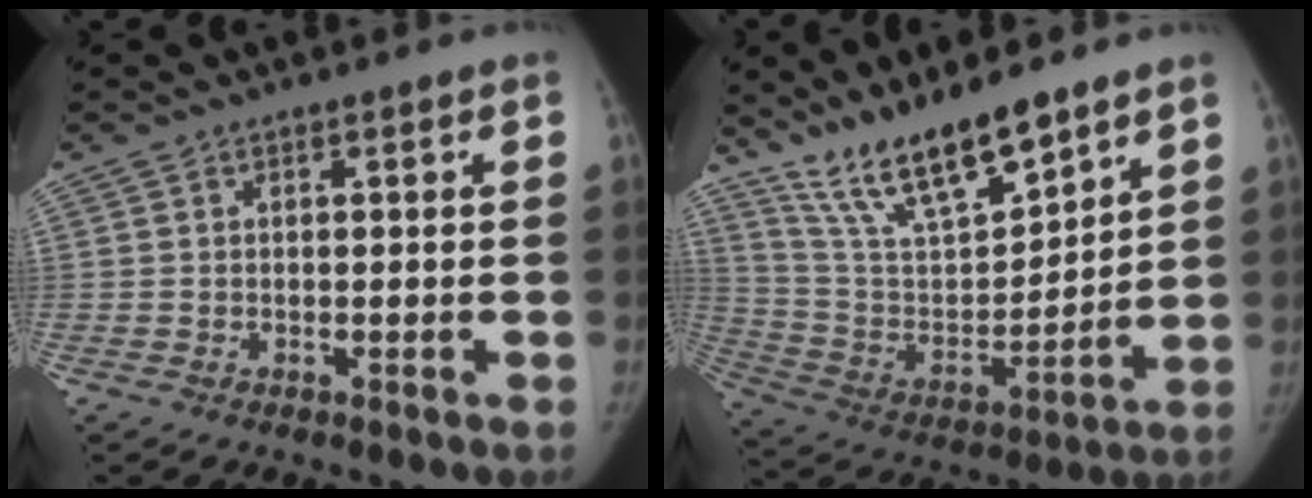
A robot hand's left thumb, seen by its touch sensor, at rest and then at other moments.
{"total": 16.6, "force": [13.2, 4.3, 9.2], "torque": [-0.136, -0.071, 0.254]}